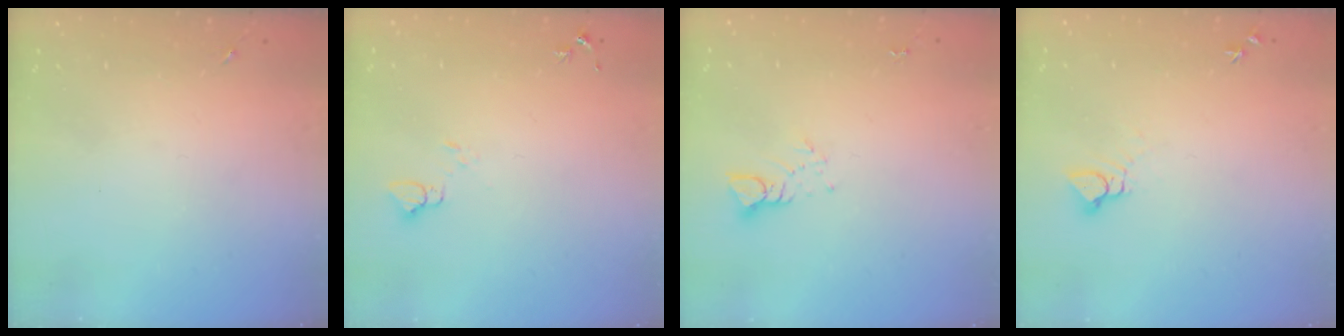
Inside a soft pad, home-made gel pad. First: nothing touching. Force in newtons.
{"total": 3.9, "press": 3.9, "slide": 0.4}
{"total": 3.8, "press": 3.8, "slide": 0.2}
{"total": 3.9, "press": 3.9, "slide": 0.2}